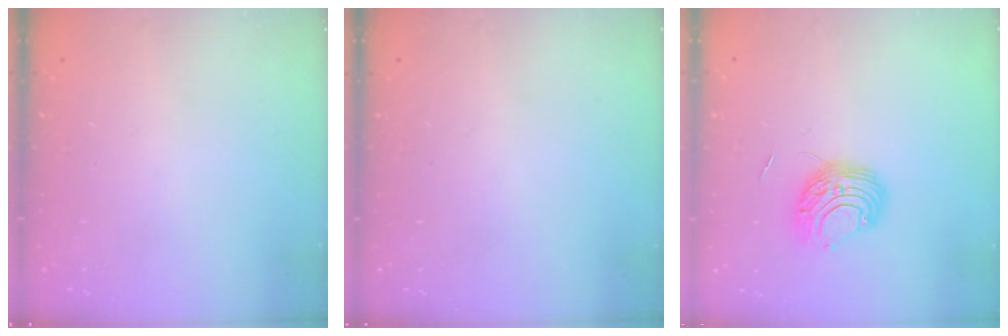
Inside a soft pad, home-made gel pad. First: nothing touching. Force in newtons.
{"total": 0.0}
{"total": 9.3, "press": 9.3, "slide": 0.5}